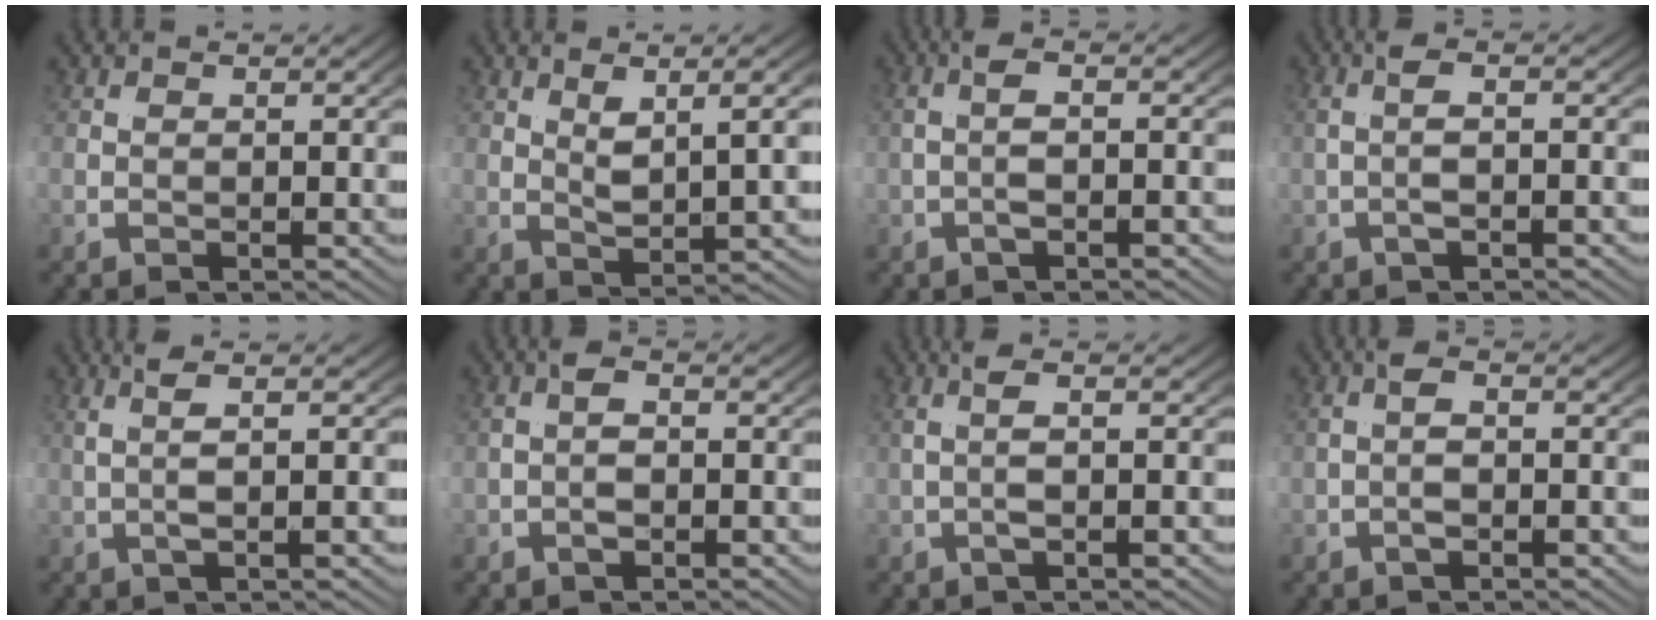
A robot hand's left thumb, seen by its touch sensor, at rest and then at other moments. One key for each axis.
{"total": 3.5, "fx": 1.1, "fy": -3.1, "fz": 1.3, "tx": -0.020, "ty": 0.025, "tz": 0.012}
{"total": 2.3, "fx": -0.9, "fy": -0.1, "fz": 2.1, "tx": -0.041, "ty": 0.008, "tz": -0.027}
{"total": 2.3, "fx": -0.9, "fy": -0.4, "fz": 2.1, "tx": -0.041, "ty": 0.009, "tz": -0.027}
{"total": 3.3, "fx": -0.6, "fy": -2.5, "fz": 2.1, "tx": -0.033, "ty": 0.026, "tz": -0.023}
{"total": 2.4, "fx": -1.1, "fy": 1.3, "fz": 1.7, "tx": -0.032, "ty": 0.001, "tz": -0.029}
{"total": 2.5, "fx": -0.8, "fy": -0.9, "fz": 2.2, "tx": -0.042, "ty": 0.013, "tz": -0.025}
{"total": 2.4, "fx": -1.1, "fy": 1.0, "fz": 1.8, "tx": -0.035, "ty": 0.003, "tz": -0.031}